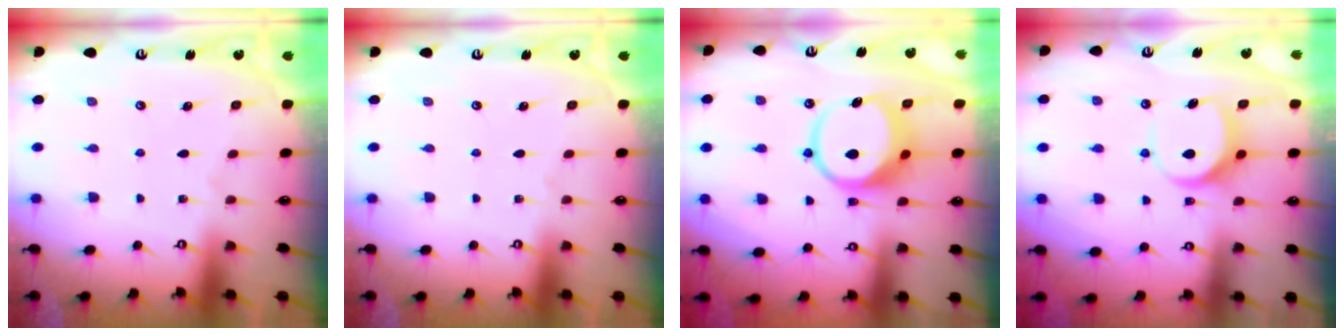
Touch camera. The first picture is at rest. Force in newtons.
{"total": 0.0}
{"total": 10.3, "press": 10.2, "slide": 1.2}
{"total": 6.9, "press": 6.9, "slide": 0.3}